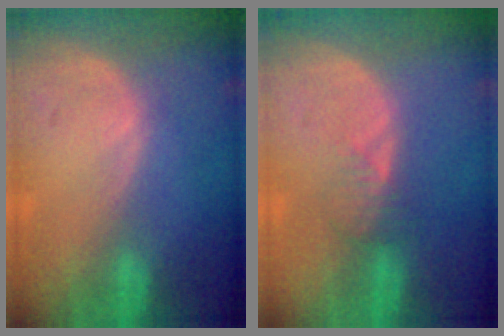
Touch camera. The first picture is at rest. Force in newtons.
{"total": 2.1, "press": 2.1, "slide": 0.2}